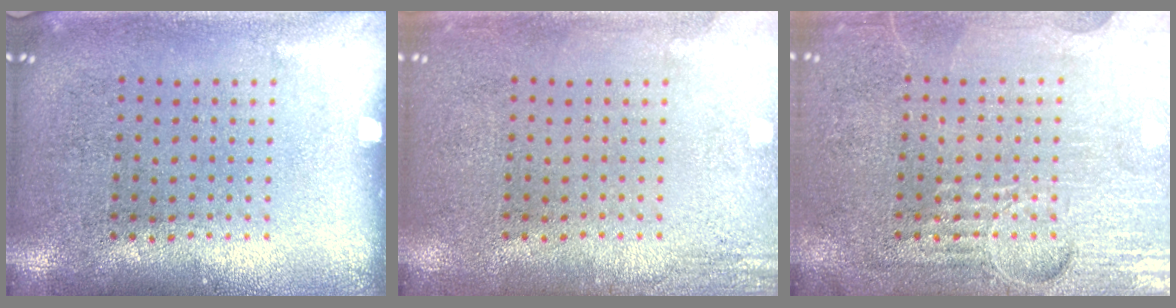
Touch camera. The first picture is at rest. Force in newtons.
{"total": 1.8, "press": 1.8, "slide": 0.2}
{"total": 6.2, "press": 6.1, "slide": 0.8}